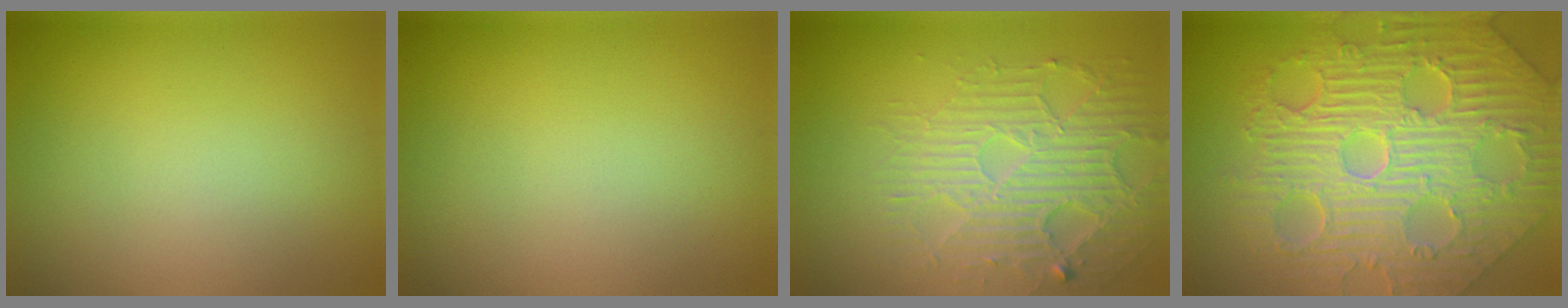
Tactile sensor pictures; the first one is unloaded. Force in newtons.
{"total": 0.0}
{"total": 4.6, "press": 4.0, "slide": 2.4}
{"total": 12.3, "press": 8.2, "slide": 9.2}